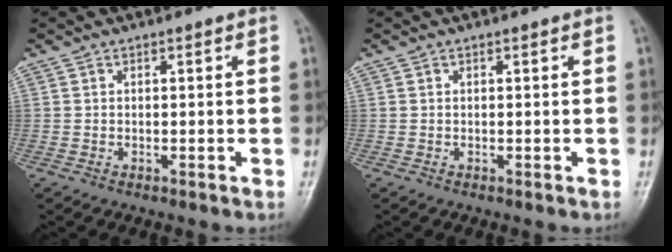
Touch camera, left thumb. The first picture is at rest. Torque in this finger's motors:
{"motor_torque": [0.00, 0.00, 0.00, 0.00, 0.00]}